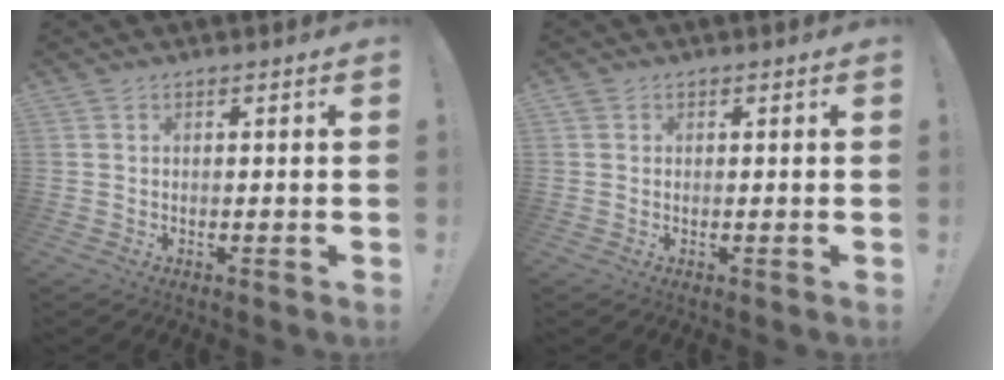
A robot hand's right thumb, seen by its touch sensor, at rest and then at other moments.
{"total": 0.7, "force": [0.4, 0.5, 0.1], "torque": [0.001, 0.001, 0.006]}